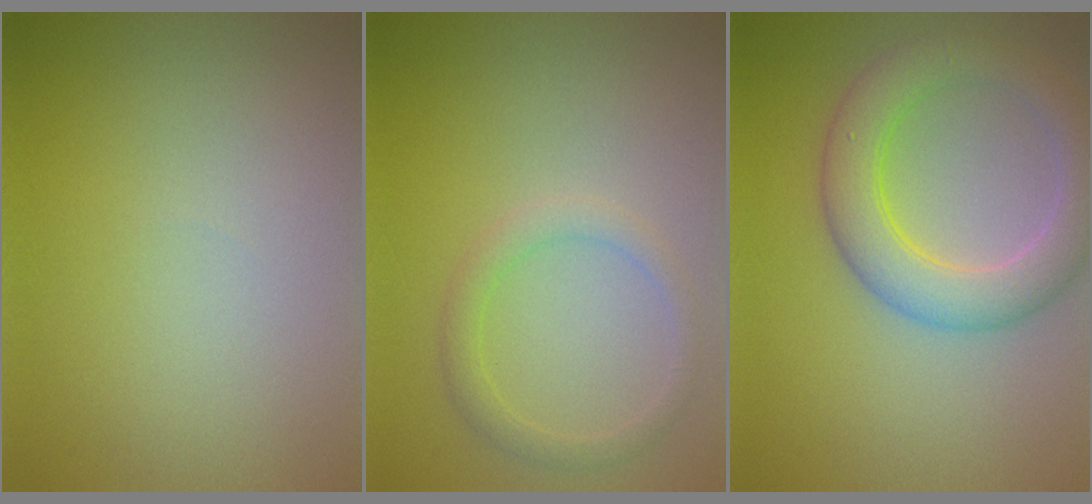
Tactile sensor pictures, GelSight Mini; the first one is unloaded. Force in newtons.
{"total": 1.9, "press": 1.9, "slide": 0.1}
{"total": 5.7, "press": 5.7, "slide": 0.4}